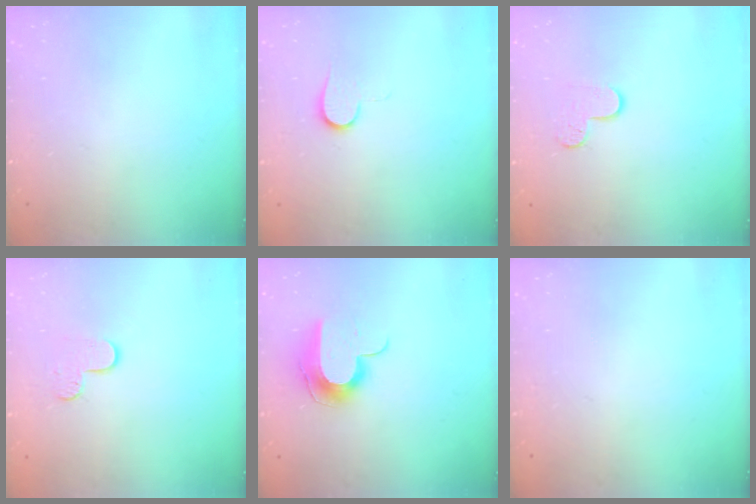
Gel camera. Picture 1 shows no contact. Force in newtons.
{"total": 6.3, "press": 6.2, "slide": 0.8}
{"total": 4.8, "press": 4.7, "slide": 0.5}
{"total": 5.5, "press": 5.5, "slide": 0.4}
{"total": 11.8, "press": 11.8, "slide": 0.7}
{"total": 0.0}